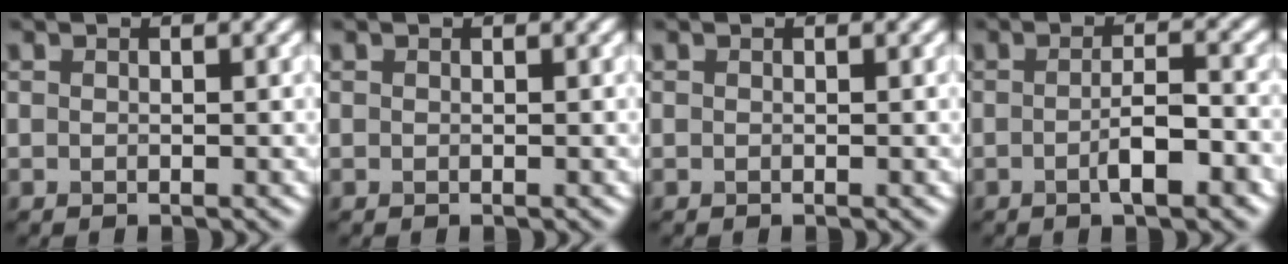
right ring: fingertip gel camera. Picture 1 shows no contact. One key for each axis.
{"total": 0.0}
{"total": 0.0}
{"total": 3.7, "fx": -1.1, "fy": 0.9, "fz": 3.4, "tx": -0.059, "ty": 0.002, "tz": -0.019}